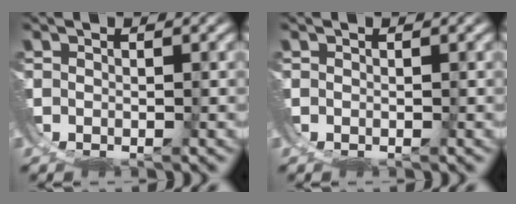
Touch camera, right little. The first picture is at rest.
{"total": 0.0}